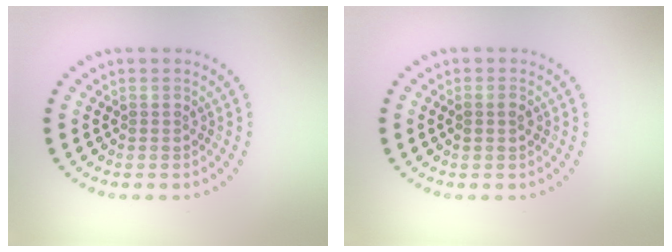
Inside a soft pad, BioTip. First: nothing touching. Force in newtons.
{"total": 1.1, "press": 1.0, "slide": 0.4}